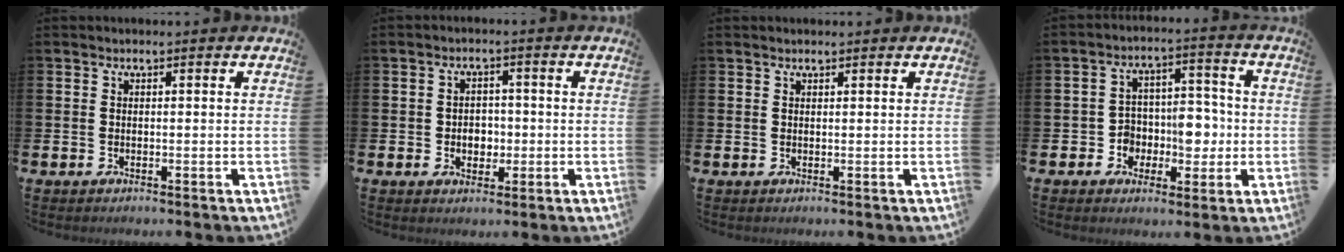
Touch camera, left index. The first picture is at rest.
{"total": 2.9, "force": [-0.4, 2.4, 1.5], "torque": [-0.017, 0.002, -0.016]}
{"total": 0.8, "force": [0.7, 0.2, 0.1], "torque": [-0.002, 0.002, 0.013]}
{"total": 6.2, "force": [-1.2, 5.3, 3.1], "torque": [-0.059, 0.006, -0.024]}